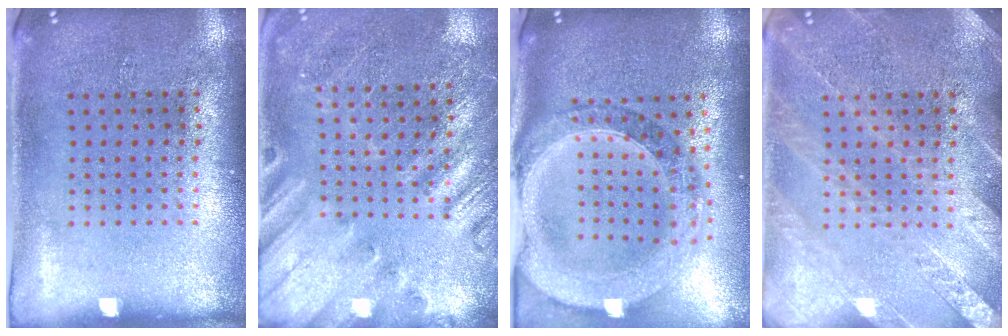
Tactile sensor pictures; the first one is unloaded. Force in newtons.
{"total": 2.3, "press": 2.2, "slide": 0.7}
{"total": 1.9, "press": 1.8, "slide": 0.7}
{"total": 3.4, "press": 3.3, "slide": 0.4}